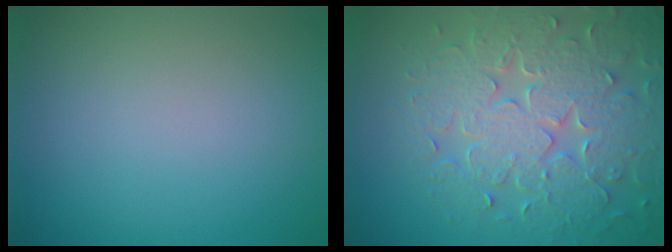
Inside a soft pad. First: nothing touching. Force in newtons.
{"total": 8.0, "press": 6.2, "slide": 5.0}